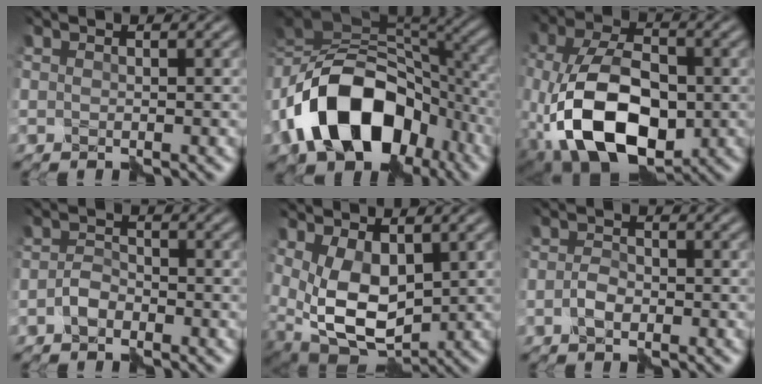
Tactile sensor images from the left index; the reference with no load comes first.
{"total": 15.1, "force": [-6.2, 9.9, 9.6], "torque": [-0.172, 0.009, -0.119]}
{"total": 11.2, "force": [-3.8, 6.5, 8.4], "torque": [-0.173, -0.007, -0.080]}
{"total": 1.9, "force": [-1.4, 1.0, 0.8], "torque": [-0.015, 0.007, -0.036]}
{"total": 7.5, "force": [0.2, 4.5, 6.0], "torque": [-0.126, -0.020, 0.013]}
{"total": 1.9, "force": [-1.0, 1.0, 1.2], "torque": [-0.024, 0.002, -0.027]}